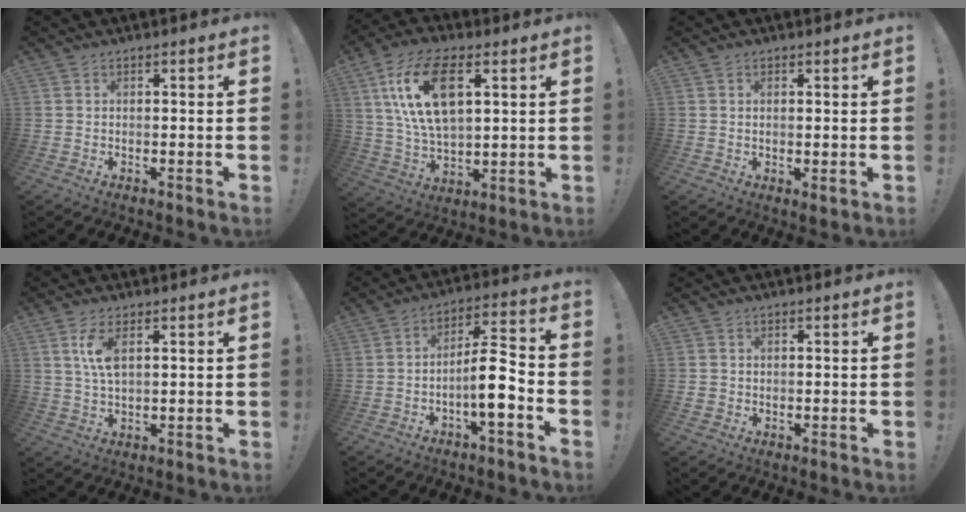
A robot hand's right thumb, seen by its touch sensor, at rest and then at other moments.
{"total": 18.0, "force": [6.7, 9.8, 13.6], "torque": [-0.269, -0.012, 0.114]}
{"total": 1.4, "force": [0.8, 0.4, 1.2], "torque": [-0.012, -0.005, 0.012]}
{"total": 6.9, "force": [2.3, 3.0, 5.8], "torque": [-0.114, -0.007, 0.035]}
{"total": 12.0, "force": [-3.8, 3.2, 11.0], "torque": [-0.184, 0.021, -0.064]}
{"total": 1.2, "force": [0.0, 1.2, 0.3], "torque": [-0.012, 0.007, 0.003]}